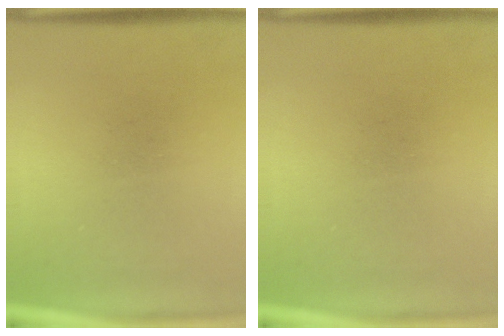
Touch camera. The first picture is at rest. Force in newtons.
{"total": 0.0}